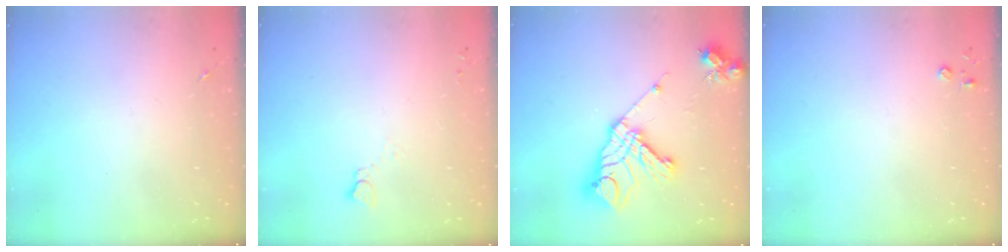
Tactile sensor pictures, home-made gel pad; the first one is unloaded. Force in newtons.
{"total": 2.5, "press": 2.5, "slide": 0.2}
{"total": 19.8, "press": 19.6, "slide": 2.6}
{"total": 2.8, "press": 2.8, "slide": 0.3}